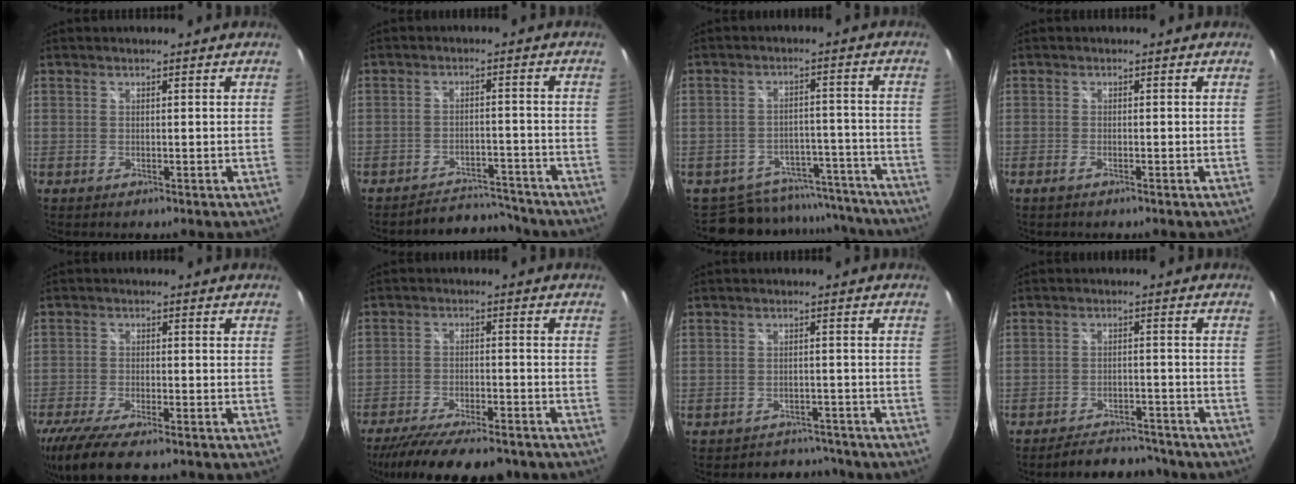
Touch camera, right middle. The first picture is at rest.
{"total": 8.2, "force": [-8.1, 1.4, 0.7], "torque": [-0.026, 0.009, -0.113]}
{"total": 15.7, "force": [-13.5, 7.2, 3.6], "torque": [-0.083, 0.035, -0.164]}
{"total": 1.1, "force": [-0.8, 0.0, 0.7], "torque": [-0.018, -0.001, -0.018]}
{"total": 10.9, "force": [-8.3, 2.3, 6.6], "torque": [-0.157, -0.042, -0.151]}
{"total": 17.0, "force": [-14.2, 3.8, 8.5], "torque": [-0.172, -0.037, -0.217]}
{"total": 5.7, "force": [-5.2, 2.3, 0.0], "torque": [-0.002, 0.017, -0.071]}
{"total": 9.1, "force": [-8.4, 2.4, 2.3], "torque": [-0.061, 0.008, -0.114]}